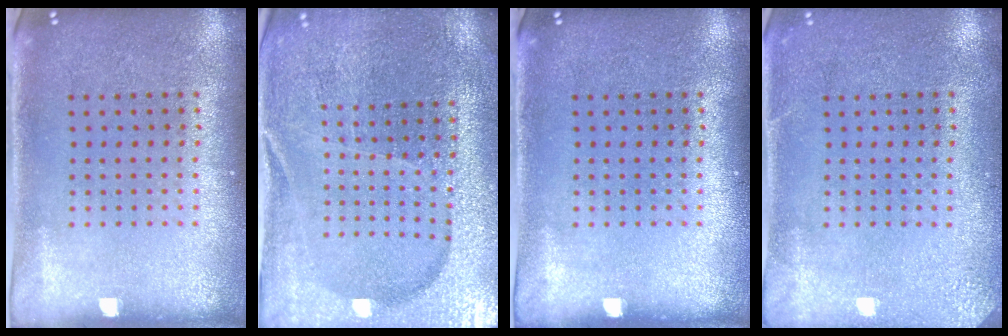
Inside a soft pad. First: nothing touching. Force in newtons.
{"total": 3.6, "press": 3.6, "slide": 0.6}
{"total": 0.0}
{"total": 2.5, "press": 2.4, "slide": 0.3}